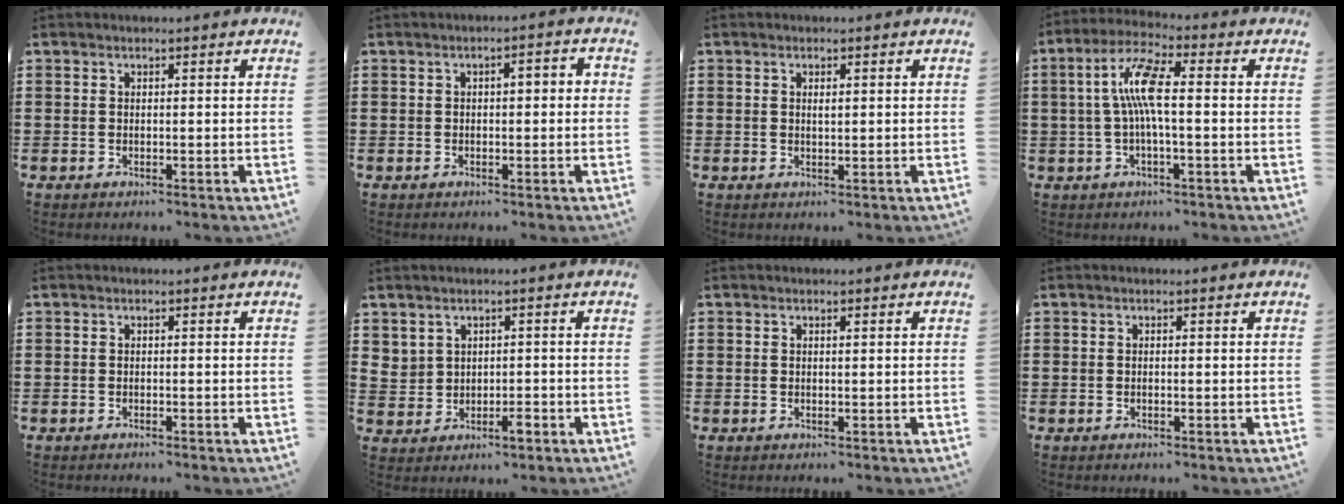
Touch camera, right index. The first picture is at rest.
{"total": 1.7, "force": [-0.4, 0.8, 1.4], "torque": [-0.026, 0.005, -0.011]}
{"total": 1.2, "force": [0.2, 0.3, 1.1], "torque": [-0.022, 0.001, 0.004]}
{"total": 7.9, "force": [0.2, 1.6, 7.7], "torque": [-0.165, 0.000, -0.006]}
{"total": 0.0}
{"total": 2.3, "force": [0.2, 1.9, 1.3], "torque": [-0.032, 0.001, 0.002]}
{"total": 0.0}
{"total": 0.0}